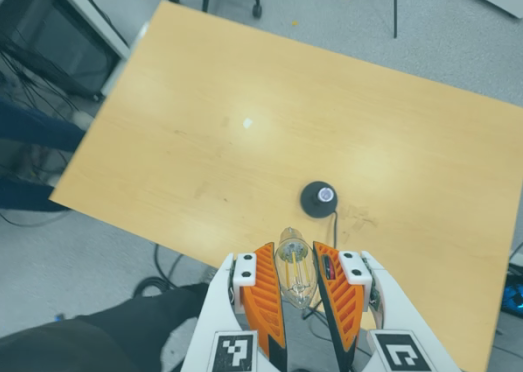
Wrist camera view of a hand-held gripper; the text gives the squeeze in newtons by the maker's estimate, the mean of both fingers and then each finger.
{"total": 10.4, "left": 10.0, "right": 10.7}